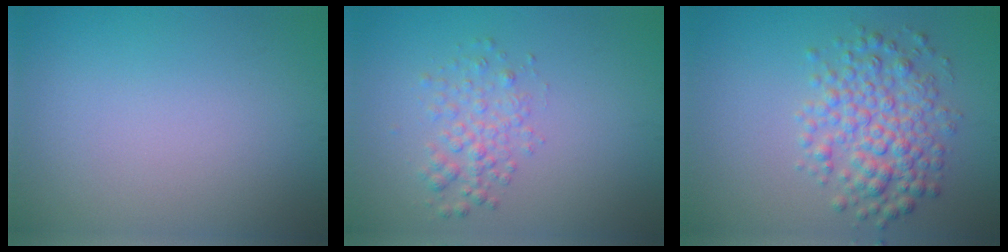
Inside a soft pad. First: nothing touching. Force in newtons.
{"total": 2.4, "press": 2.4, "slide": 0.1}
{"total": 5.2, "press": 5.2, "slide": 0.1}